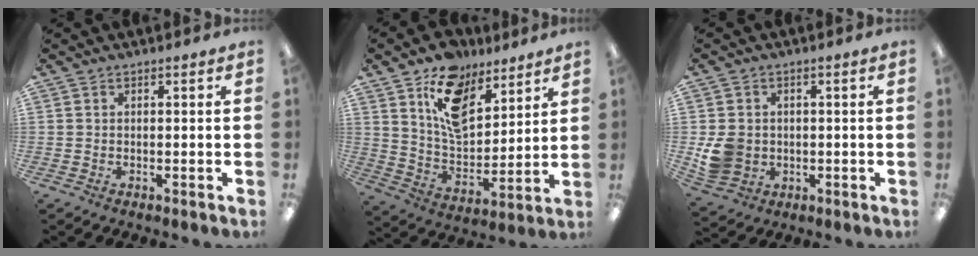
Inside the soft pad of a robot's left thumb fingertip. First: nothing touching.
{"total": 14.4, "force": [9.4, 8.1, 7.3], "torque": [-0.122, -0.046, 0.176]}
{"total": 6.8, "force": [0.0, 6.2, 2.7], "torque": [-0.052, 0.013, 0.005]}